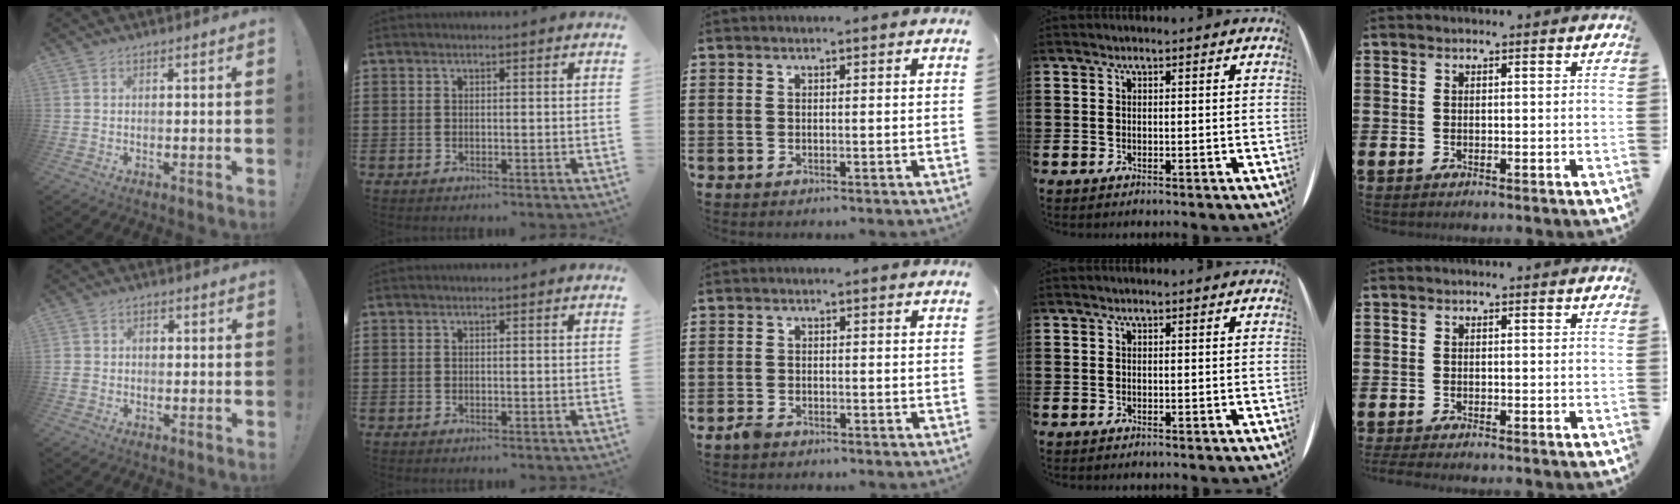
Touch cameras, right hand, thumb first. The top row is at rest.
{"thumb": {"total": 2.7, "force": [-1.0, 2.1, 1.4], "torque": [-0.032, 0.012, -0.017]}, "middle": {"total": 1.4, "force": [-1.1, 0.7, 0.5], "torque": [-0.020, -0.002, -0.025]}, "little": {"total": 0.8, "force": [-0.7, 0.1, 0.5], "torque": [-0.009, -0.002, -0.014]}}